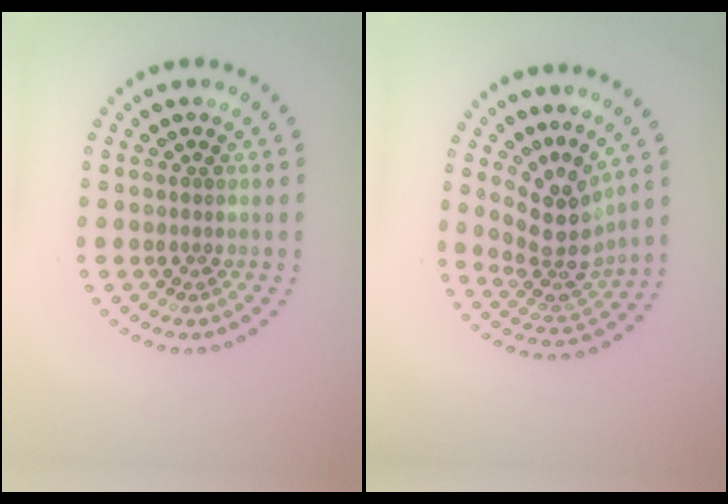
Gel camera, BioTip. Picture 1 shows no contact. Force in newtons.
{"total": 4.1, "press": 3.1, "slide": 2.8}